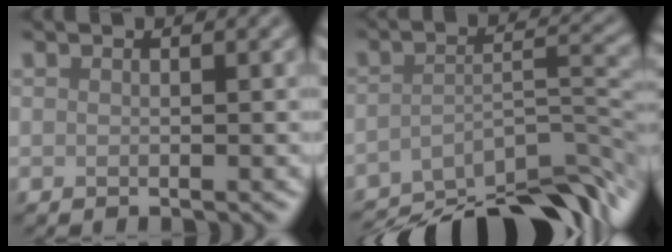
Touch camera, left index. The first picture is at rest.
{"total": 11.1, "force": [-8.6, 2.7, 6.3], "torque": [-0.093, -0.001, -0.141]}